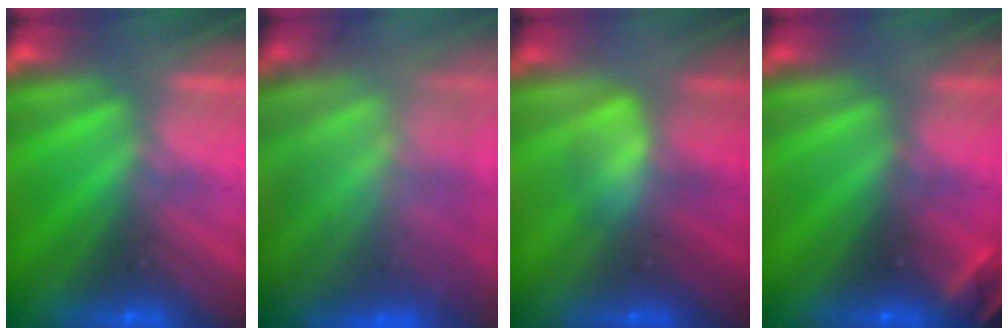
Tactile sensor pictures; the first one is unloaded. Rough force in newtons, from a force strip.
{"total": 9.0}
{"total": 2.5}
{"total": 2.0}